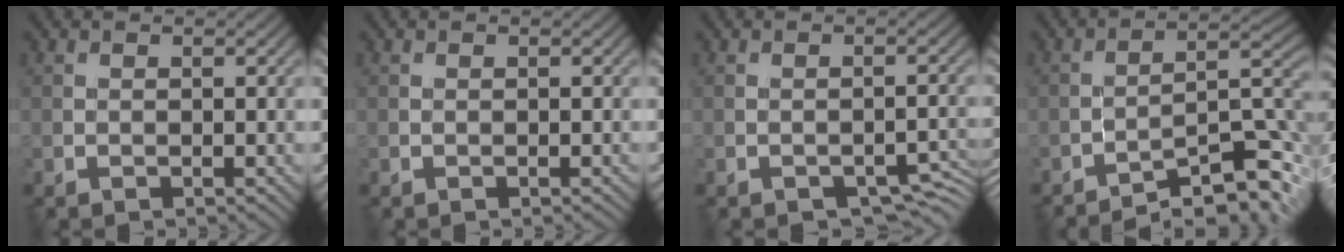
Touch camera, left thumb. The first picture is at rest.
{"total": 0.0}
{"total": 2.7, "force": [-2.0, 1.1, 1.5], "torque": [-0.019, -0.003, -0.020]}
{"total": 11.0, "force": [-8.5, 1.9, 6.7], "torque": [-0.101, 0.015, -0.130]}